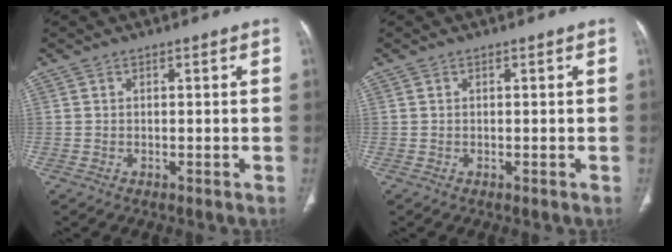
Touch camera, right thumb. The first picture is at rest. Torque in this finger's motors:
{"motor_torque": [2.37, 2.36, 0.00, 0.00, 0.00]}